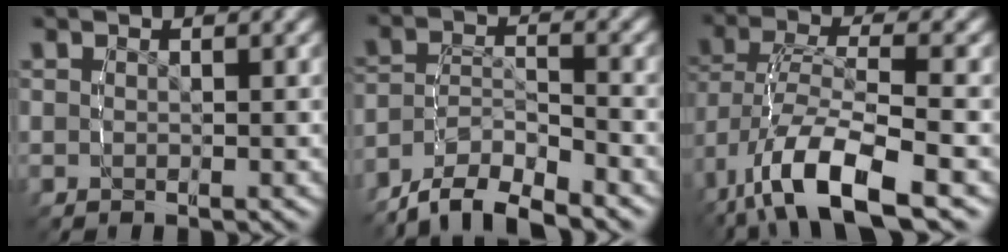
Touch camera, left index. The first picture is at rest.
{"total": 7.1, "force": [-5.1, 4.4, 2.4], "torque": [-0.055, -0.010, -0.089]}
{"total": 6.6, "force": [-2.7, 2.8, 5.3], "torque": [-0.122, -0.022, -0.027]}